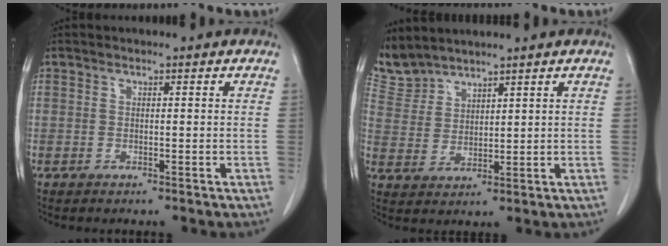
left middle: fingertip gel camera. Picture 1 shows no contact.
{"total": 5.0, "force": [4.9, 0.6, -0.3], "torque": [-0.008, 0.008, 0.115]}